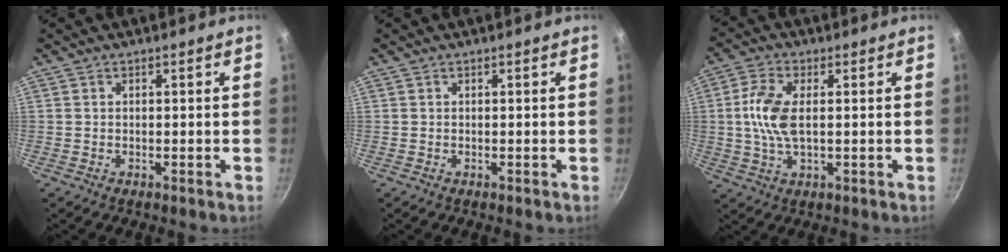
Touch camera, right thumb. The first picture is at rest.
{"total": 0.0}
{"total": 8.5, "force": [0.7, 4.1, 7.4], "torque": [-0.158, 0.007, 0.009]}